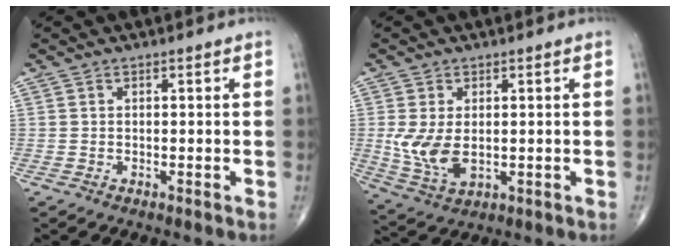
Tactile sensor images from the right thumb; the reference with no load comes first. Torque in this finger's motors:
{"motor_torque": [2.09, 2.04, 0.19, -0.31, 0.16]}